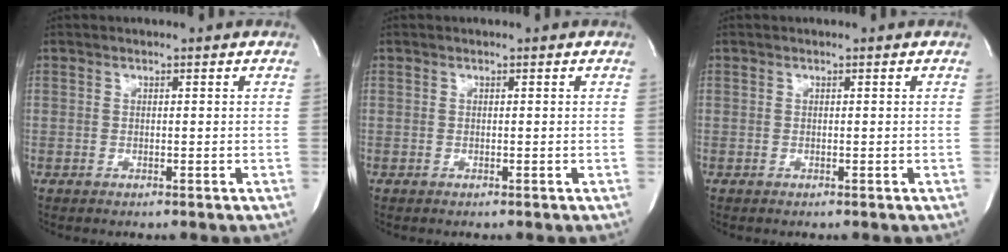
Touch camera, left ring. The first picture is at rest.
{"total": 0.0}
{"total": 0.0}